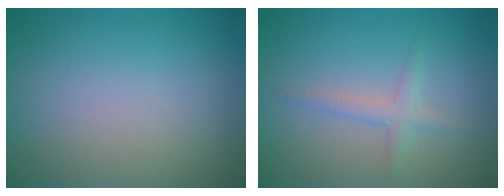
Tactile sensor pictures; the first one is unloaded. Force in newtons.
{"total": 1.7, "press": 1.7, "slide": 0.1}